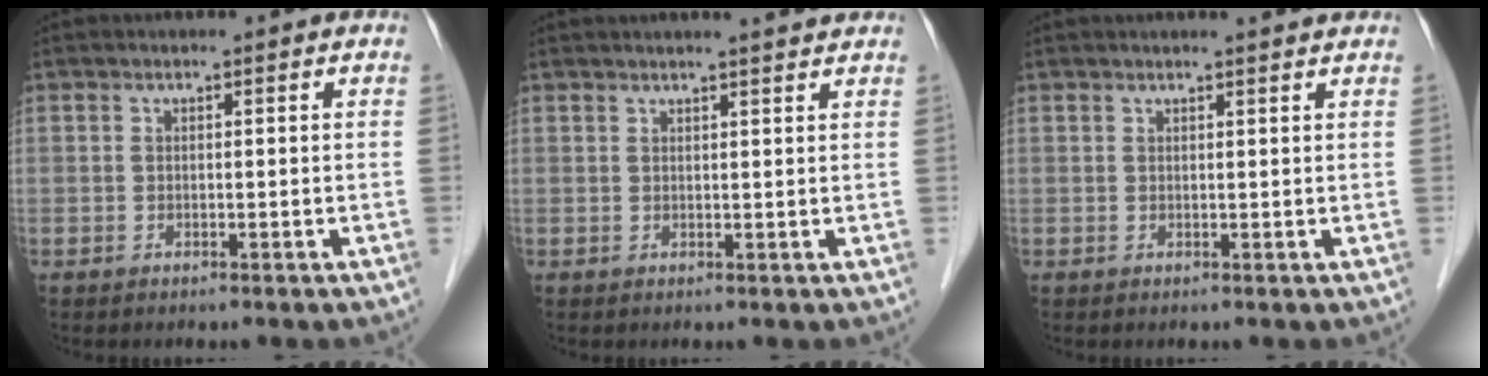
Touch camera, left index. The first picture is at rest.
{"total": 5.3, "force": [4.8, 0.0, 2.2], "torque": [-0.033, 0.017, 0.055]}
{"total": 3.1, "force": [2.9, 0.0, 1.1], "torque": [-0.016, 0.011, 0.032]}